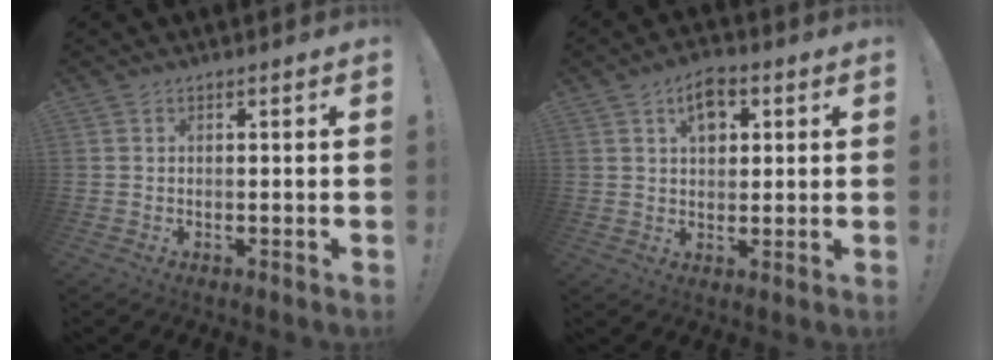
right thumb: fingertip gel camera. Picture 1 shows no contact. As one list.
[{"total": 7.3, "force": [2.9, 4.8, 4.6], "torque": [-0.061, -0.001, 0.051]}]